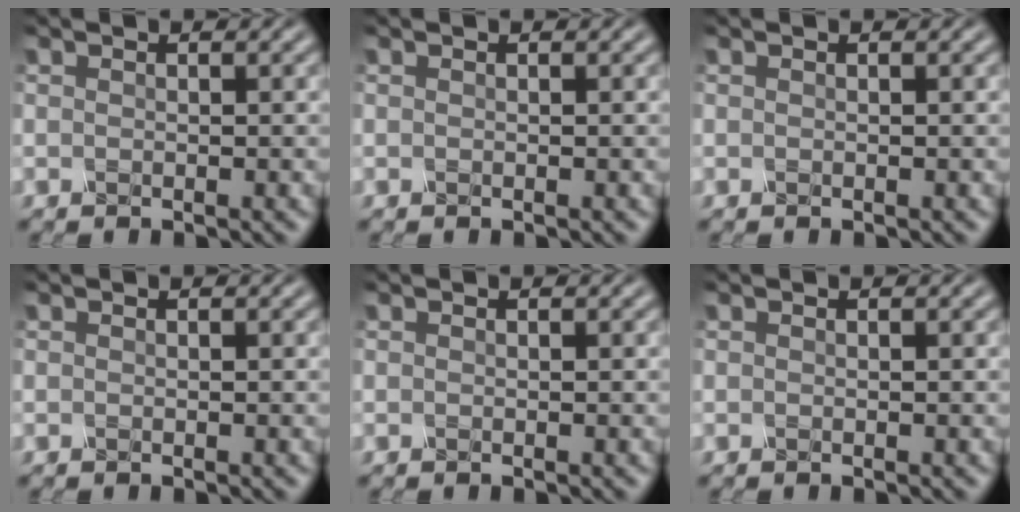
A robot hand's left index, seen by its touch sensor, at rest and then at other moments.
{"total": 0.0}
{"total": 0.0}
{"total": 0.0}
{"total": 0.0}
{"total": 0.0}